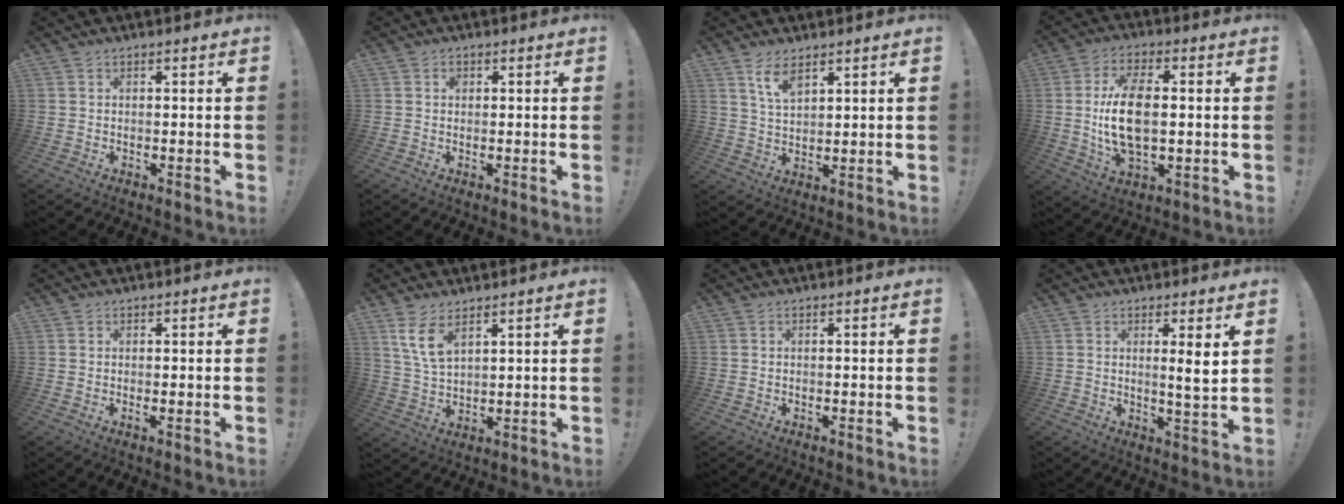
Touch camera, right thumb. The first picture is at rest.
{"total": 1.1, "force": [0.3, 1.0, 0.3], "torque": [-0.001, 0.002, 0.003]}
{"total": 6.3, "force": [4.2, 2.6, 3.8], "torque": [-0.071, -0.019, 0.077]}
{"total": 13.6, "force": [0.3, 7.4, 11.4], "torque": [-0.217, -0.005, 0.001]}
{"total": 0.6, "force": [0.3, 0.0, 0.6], "torque": [-0.006, -0.002, 0.004]}
{"total": 7.3, "force": [4.5, 3.1, 4.9], "torque": [-0.094, -0.018, 0.086]}
{"total": 0.0}
{"total": 5.2, "force": [2.1, -0.5, 4.7], "torque": [-0.069, -0.022, 0.028]}